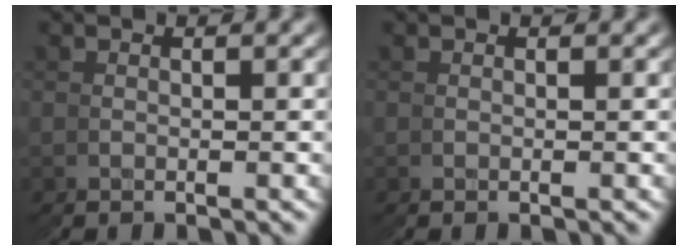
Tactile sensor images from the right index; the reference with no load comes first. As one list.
[{"total": 0.0}]